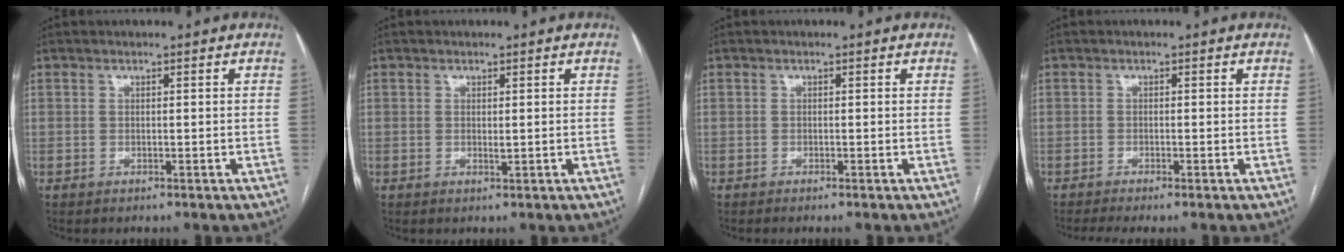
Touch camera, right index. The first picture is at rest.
{"total": 0.7, "force": [0.1, 0.2, 0.7], "torque": [-0.013, -0.004, 0.004]}
{"total": 0.5, "force": [-0.4, -0.2, 0.3], "torque": [-0.008, 0.001, -0.009]}
{"total": 3.0, "force": [-2.2, -0.1, 2.0], "torque": [-0.031, -0.005, -0.037]}